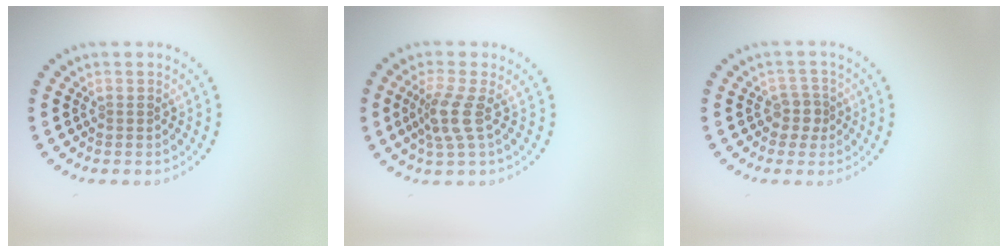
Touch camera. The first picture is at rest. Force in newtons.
{"total": 2.8, "press": 2.2, "slide": 1.8}
{"total": 1.9, "press": 1.5, "slide": 1.2}